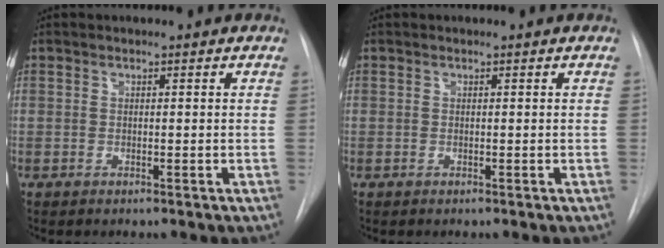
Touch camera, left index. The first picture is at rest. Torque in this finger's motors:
{"motor_torque": [0.00, 0.00, 0.00, 0.00]}